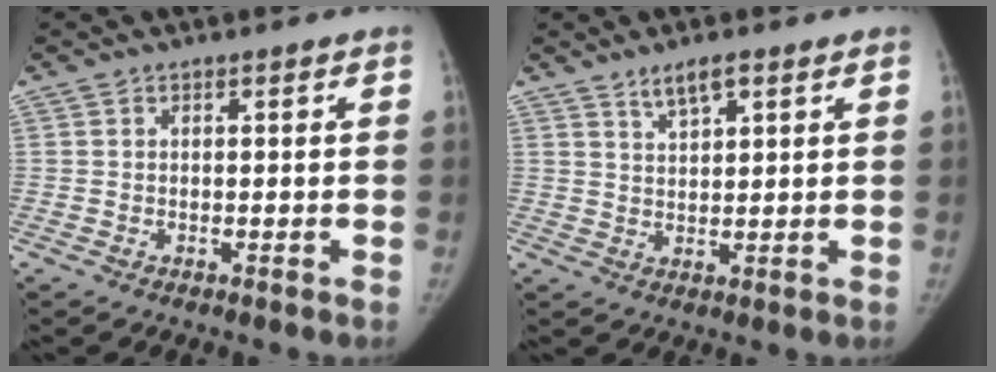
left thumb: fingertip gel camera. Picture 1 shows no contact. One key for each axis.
{"total": 4.0, "fx": 2.7, "fy": 0.9, "fz": 2.8, "tx": -0.048, "ty": -0.014, "tz": 0.050}